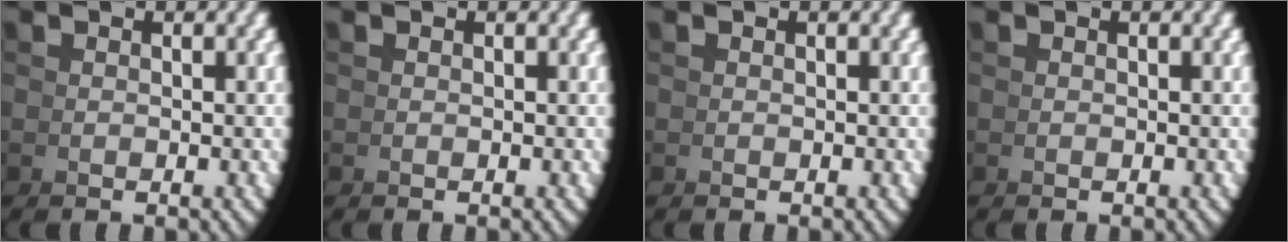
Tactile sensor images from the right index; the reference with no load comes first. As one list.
[{"total": 0.0}, {"total": 0.0}, {"total": 0.0}]